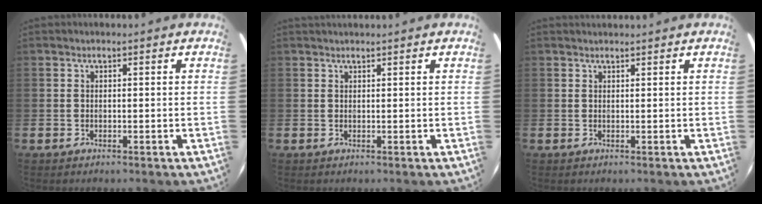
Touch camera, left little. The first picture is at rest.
{"total": 0.6, "force": [0.6, 0.0, 0.0], "torque": [-0.001, 0.001, 0.013]}
{"total": 0.7, "force": [0.7, 0.0, -0.1], "torque": [0.001, 0.001, 0.013]}